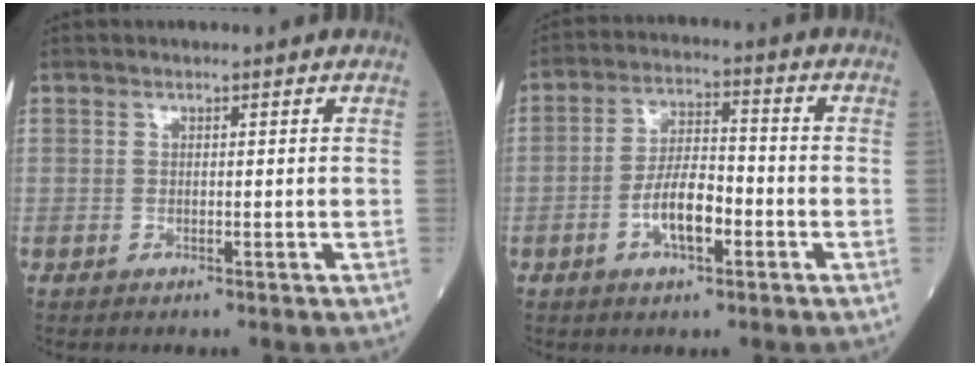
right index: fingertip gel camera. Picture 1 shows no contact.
{"total": 7.2, "force": [-2.6, 2.6, 6.2], "torque": [-0.125, 0.011, -0.047]}